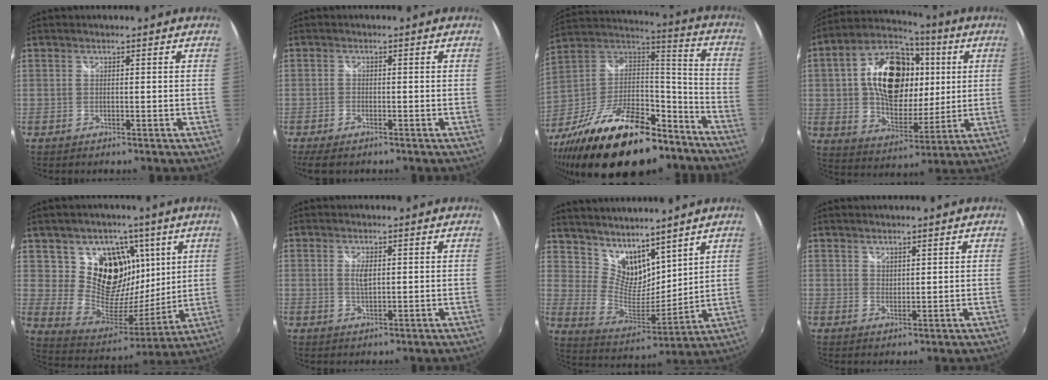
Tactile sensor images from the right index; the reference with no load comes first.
{"total": 4.8, "force": [-3.5, 1.7, 2.7], "torque": [-0.066, -0.018, -0.062]}
{"total": 32.4, "force": [-21.2, 13.9, 20.2], "torque": [-0.371, -0.004, -0.323]}
{"total": 23.3, "force": [4.5, 14.9, 17.4], "torque": [-0.342, 0.044, 0.078]}
{"total": 17.0, "force": [7.5, 13.1, 7.8], "torque": [-0.153, -0.012, 0.140]}
{"total": 2.6, "force": [0.5, 1.2, 2.2], "torque": [-0.040, -0.002, 0.009]}
{"total": 12.4, "force": [9.9, 5.7, 4.9], "torque": [-0.098, -0.005, 0.195]}
{"total": 2.0, "force": [1.7, 0.9, 0.4], "torque": [0.000, 0.002, 0.030]}